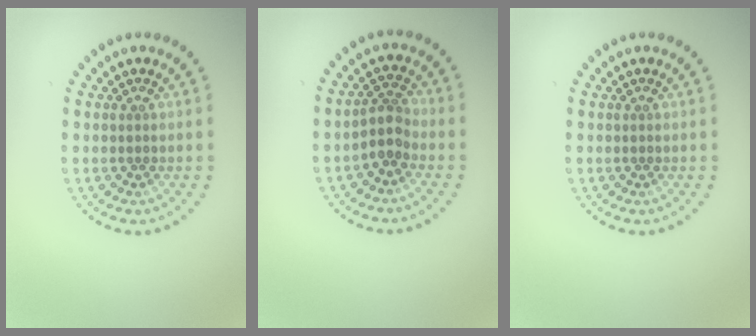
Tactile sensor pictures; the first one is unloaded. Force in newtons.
{"total": 2.3, "press": 1.9, "slide": 1.4}
{"total": 0.0}